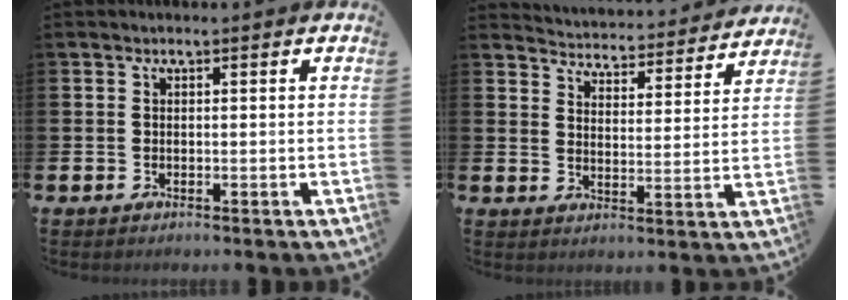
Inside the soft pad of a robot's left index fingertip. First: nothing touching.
{"total": 4.1, "force": [4.0, 0.6, -0.1], "torque": [-0.018, -0.040, 0.064]}